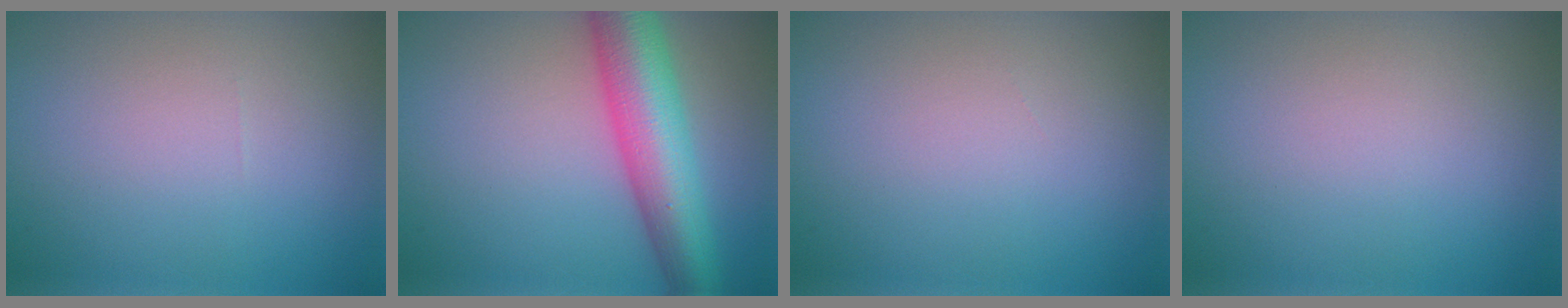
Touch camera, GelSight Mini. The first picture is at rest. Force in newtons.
{"total": 9.2, "press": 9.2, "slide": 0.2}
{"total": 0.0}
{"total": 0.0}